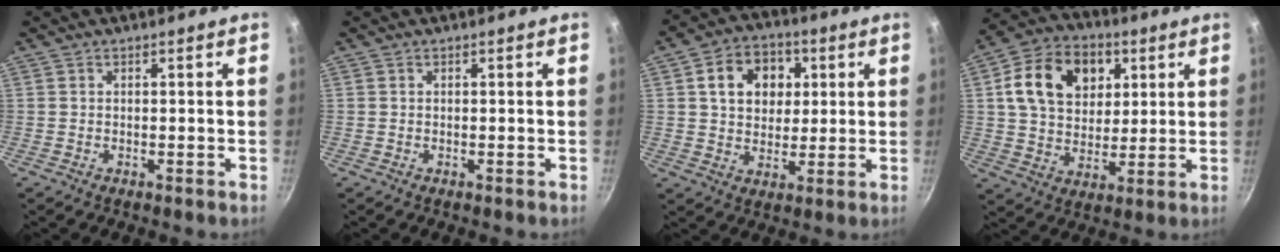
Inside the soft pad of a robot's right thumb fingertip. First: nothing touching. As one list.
[{"total": 0.0}, {"total": 11.5, "force": [3.2, 9.1, 6.4], "torque": [-0.072, 0.006, 0.045]}, {"total": 16.4, "force": [5.1, 12.2, 9.7], "torque": [-0.142, 0.001, 0.077]}]